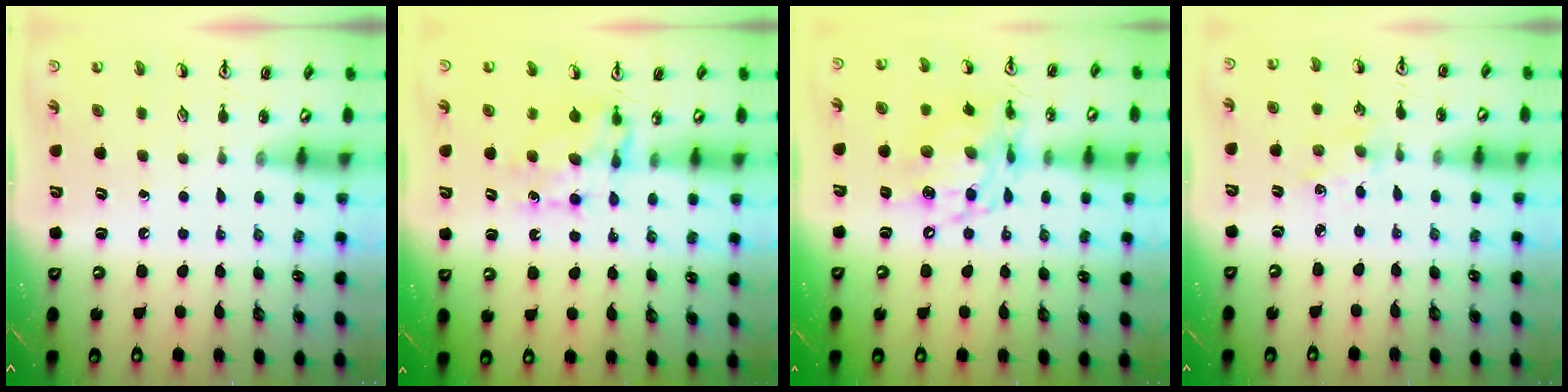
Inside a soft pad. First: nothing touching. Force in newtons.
{"total": 7.1, "press": 7.1, "slide": 0.7}
{"total": 13.8, "press": 13.8, "slide": 1.1}
{"total": 2.5, "press": 2.5, "slide": 0.4}